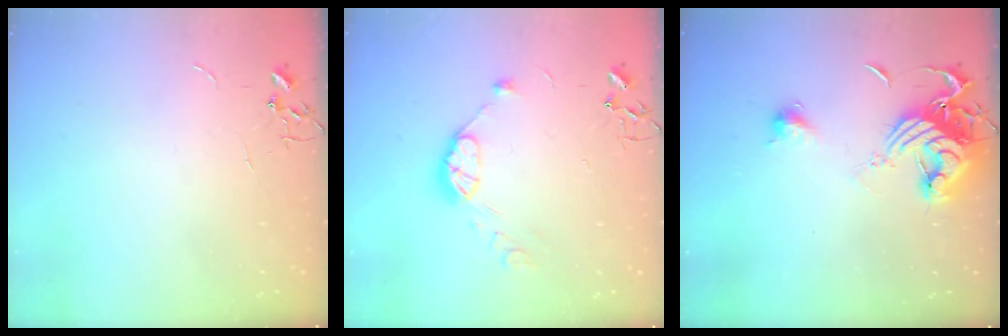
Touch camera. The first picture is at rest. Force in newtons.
{"total": 9.7, "press": 9.7, "slide": 0.7}
{"total": 14.9, "press": 14.9, "slide": 1.1}